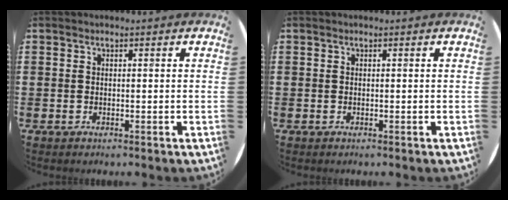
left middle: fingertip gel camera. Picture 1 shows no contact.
{"total": 0.0}